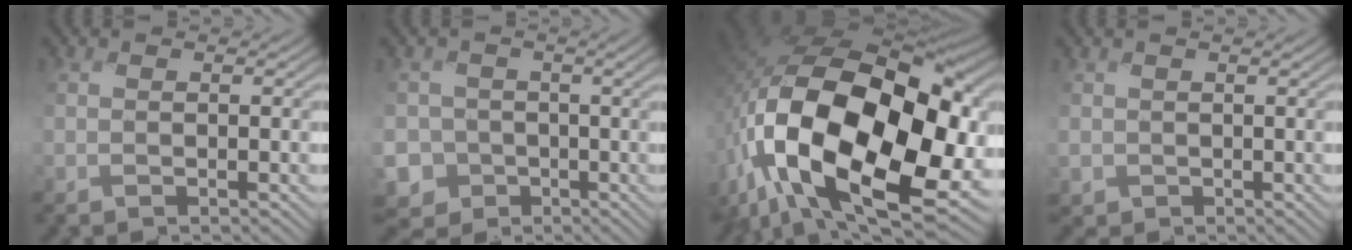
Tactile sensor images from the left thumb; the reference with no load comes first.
{"total": 5.9, "force": [-2.9, 5.1, -0.3], "torque": [-0.014, -0.021, -0.075]}
{"total": 21.3, "force": [-5.0, 12.0, 16.8], "torque": [-0.364, -0.029, -0.082]}
{"total": 1.5, "force": [0.2, 0.8, -1.2], "torque": [0.008, -0.008, -0.002]}